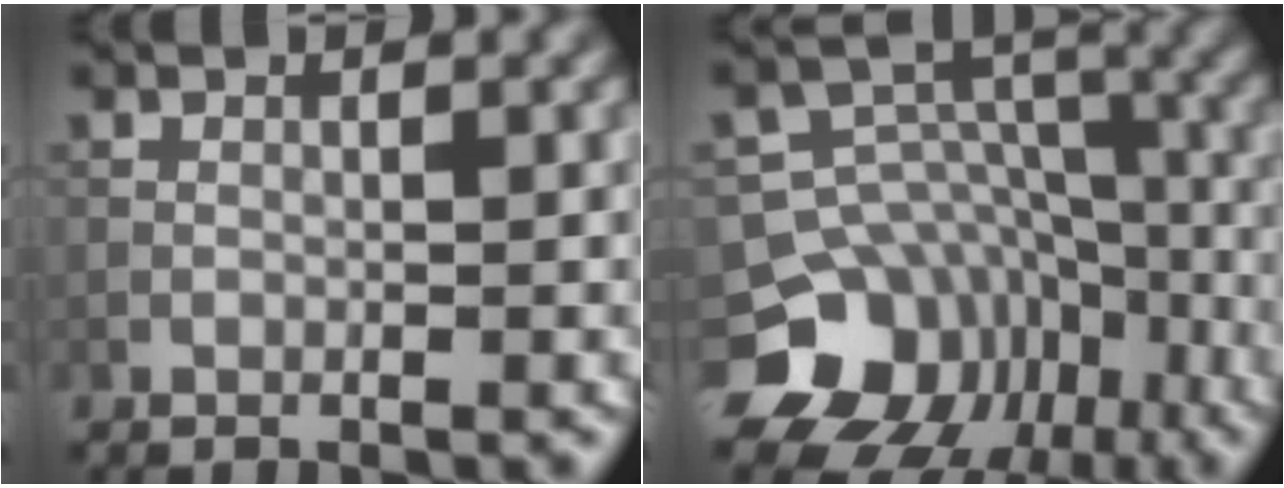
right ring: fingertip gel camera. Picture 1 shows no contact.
{"total": 12.0, "force": [-6.8, 9.3, 3.4], "torque": [-0.065, 0.017, -0.105]}